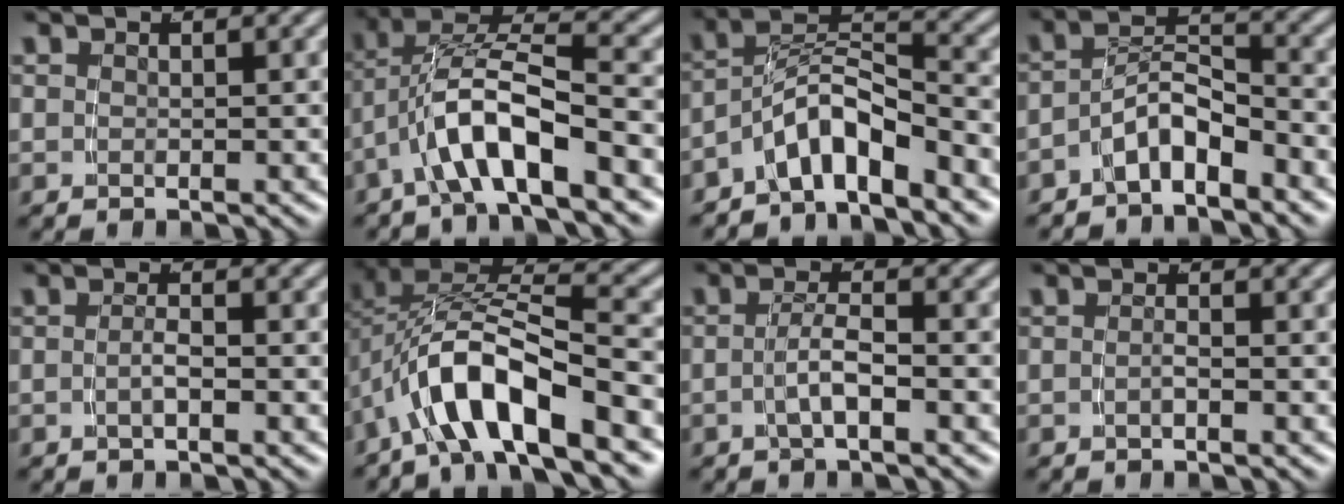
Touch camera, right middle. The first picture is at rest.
{"total": 6.3, "force": [-1.0, 3.4, 5.2], "torque": [-0.118, -0.011, -0.012]}
{"total": 6.5, "force": [-3.7, 3.5, 4.1], "torque": [-0.074, -0.006, -0.060]}
{"total": 5.0, "force": [-3.5, 2.3, 2.7], "torque": [-0.045, -0.002, -0.061]}
{"total": 1.4, "force": [-1.0, -0.2, 1.0], "torque": [-0.021, -0.004, -0.016]}
{"total": 8.2, "force": [-1.7, 4.5, 6.6], "torque": [-0.149, -0.021, -0.018]}
{"total": 2.4, "force": [-1.4, -0.2, 1.9], "torque": [-0.034, 0.002, -0.023]}
{"total": 1.0, "force": [-0.8, -0.1, 0.6], "torque": [-0.014, -0.001, -0.016]}